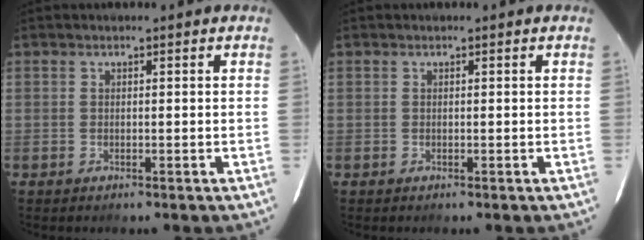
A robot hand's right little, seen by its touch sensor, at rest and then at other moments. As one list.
[{"total": 0.0}]